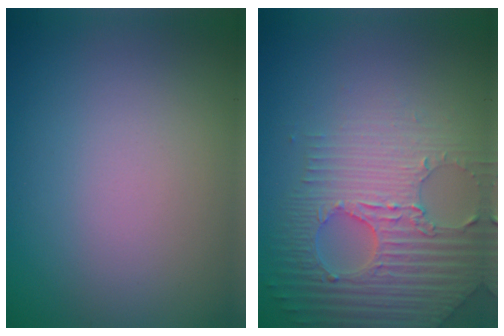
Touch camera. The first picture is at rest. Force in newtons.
{"total": 5.9, "press": 4.8, "slide": 3.4}